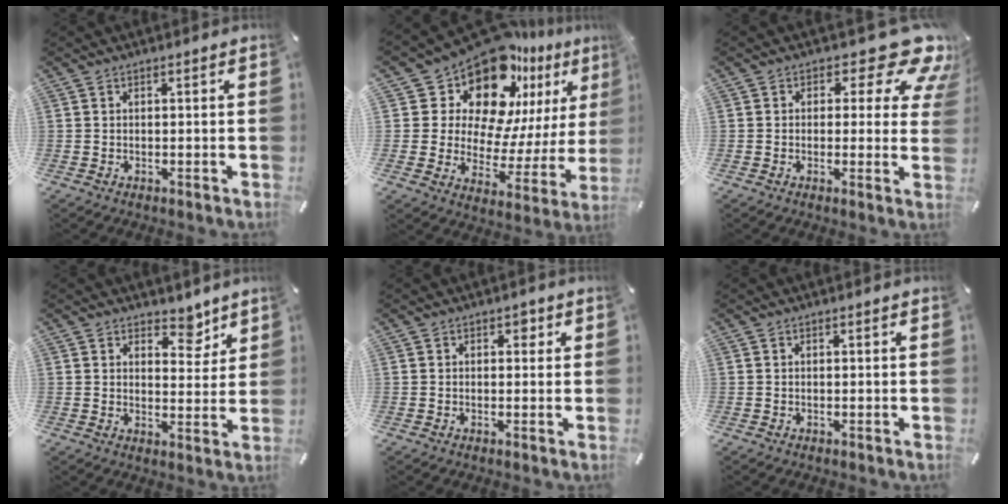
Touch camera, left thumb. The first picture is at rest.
{"total": 18.9, "force": [14.4, 9.7, 7.7], "torque": [-0.124, -0.137, 0.247]}
{"total": 11.7, "force": [5.9, 5.5, 8.5], "torque": [-0.099, -0.047, 0.097]}
{"total": 6.4, "force": [4.7, 3.8, 2.0], "torque": [-0.001, -0.033, 0.074]}
{"total": 1.9, "force": [0.5, 1.4, 1.1], "torque": [-0.008, 0.003, 0.002]}
{"total": 0.0}